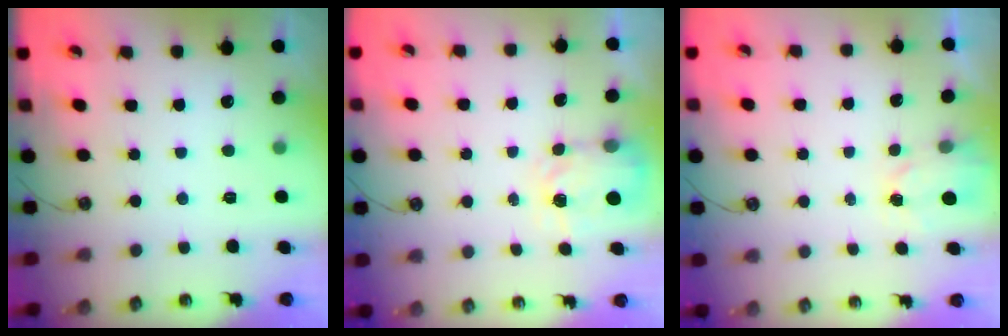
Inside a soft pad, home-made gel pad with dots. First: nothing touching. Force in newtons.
{"total": 3.9, "press": 3.9, "slide": 0.7}
{"total": 2.1, "press": 2.1, "slide": 0.4}